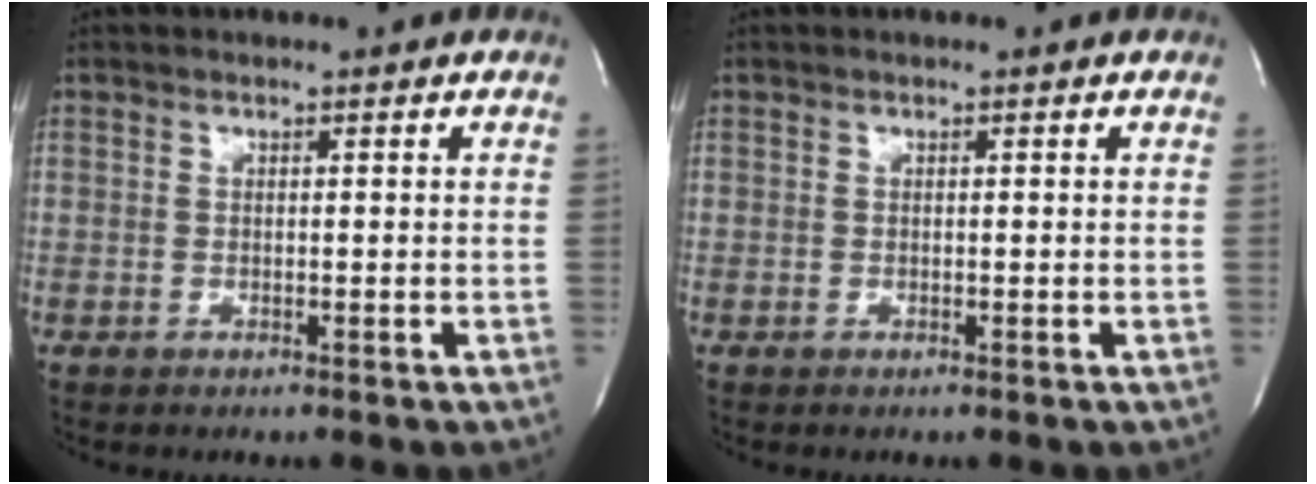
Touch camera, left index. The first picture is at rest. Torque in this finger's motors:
{"motor_torque": [0.12, -0.06, 0.01, 0.02]}